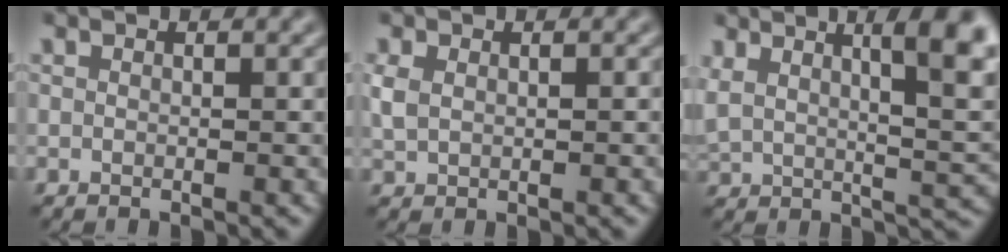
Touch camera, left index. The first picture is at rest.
{"total": 1.5, "force": [0.1, 1.1, 1.0], "torque": [-0.028, -0.001, 0.009]}
{"total": 10.1, "force": [4.6, 3.4, 8.3], "torque": [-0.103, 0.017, 0.070]}